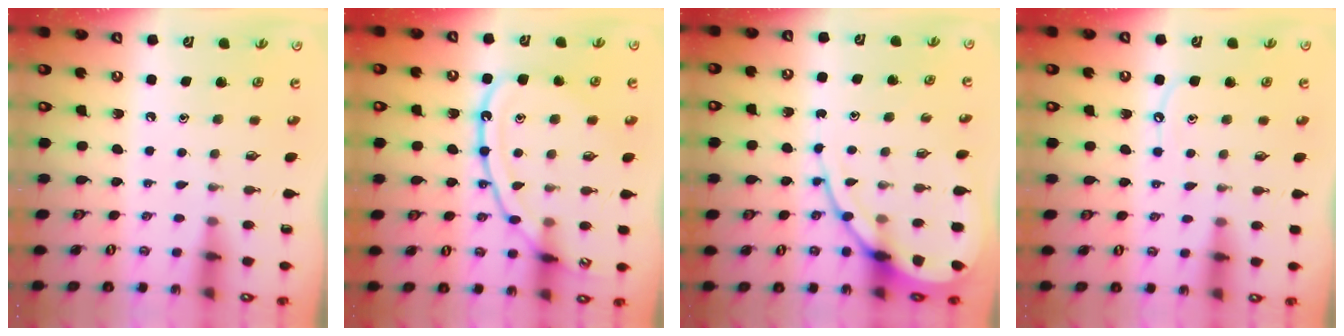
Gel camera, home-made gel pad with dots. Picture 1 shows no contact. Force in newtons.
{"total": 14.3, "press": 14.3, "slide": 1.3}
{"total": 10.4, "press": 10.4, "slide": 1.0}
{"total": 6.3, "press": 6.2, "slide": 0.8}